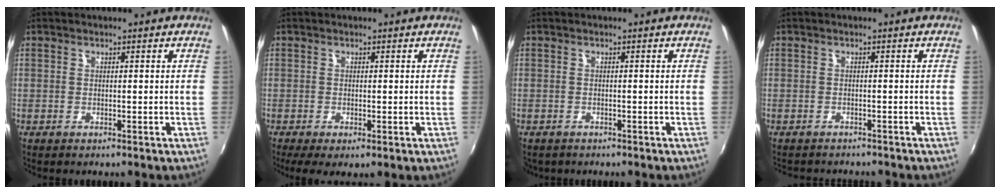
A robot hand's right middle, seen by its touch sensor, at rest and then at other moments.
{"total": 3.3, "force": [-1.0, 0.9, 3.0], "torque": [-0.053, -0.016, -0.012]}
{"total": 1.8, "force": [-1.2, 1.2, 0.4], "torque": [-0.013, -0.007, -0.018]}
{"total": 3.2, "force": [-3.0, 0.9, 0.8], "torque": [-0.024, -0.012, -0.044]}